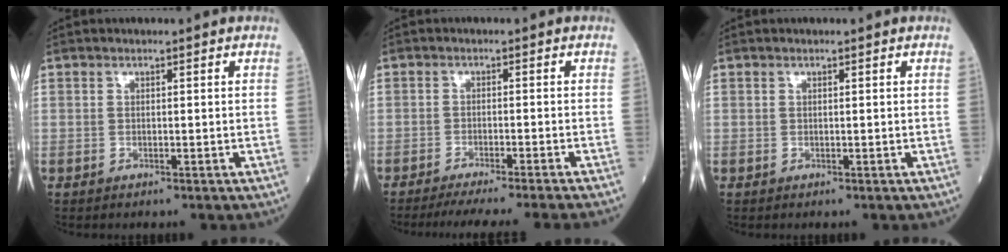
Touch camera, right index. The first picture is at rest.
{"total": 12.4, "force": [-11.1, -1.8, 5.2], "torque": [-0.045, -0.032, -0.156]}
{"total": 0.0}